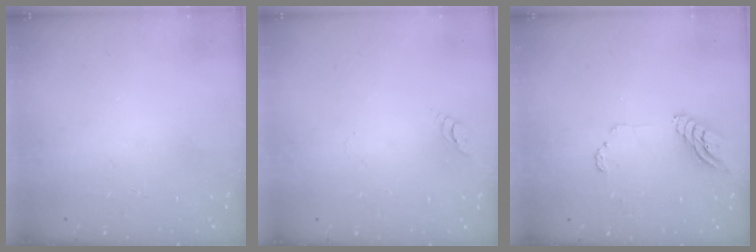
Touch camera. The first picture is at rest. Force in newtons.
{"total": 3.2, "press": 3.2, "slide": 0.3}
{"total": 9.4, "press": 9.3, "slide": 0.9}